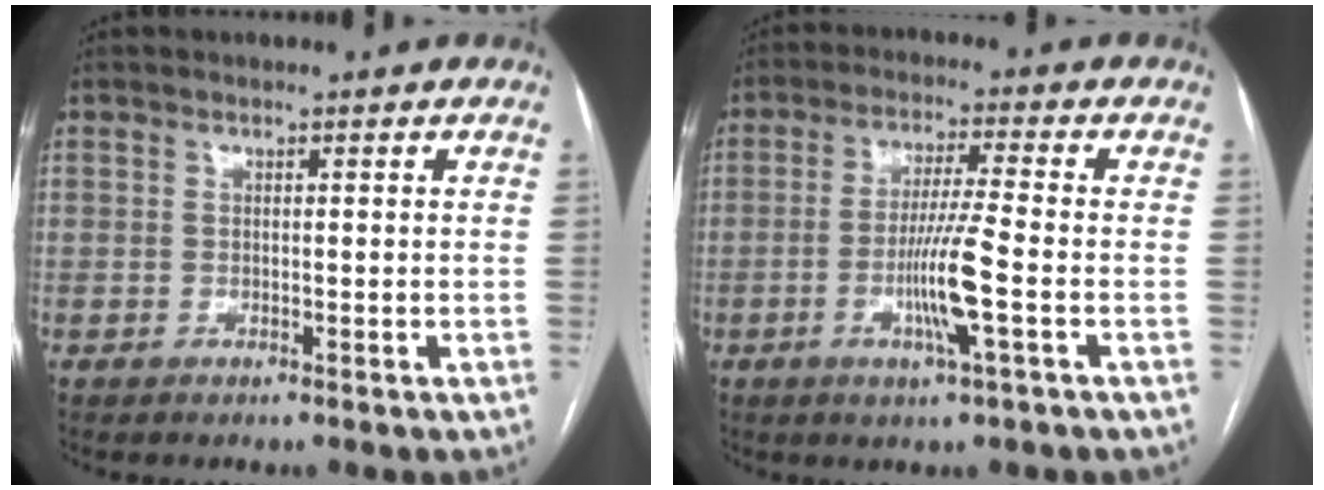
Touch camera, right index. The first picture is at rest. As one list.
[{"total": 8.1, "force": [-2.4, -0.7, 7.7], "torque": [-0.151, -0.010, -0.047]}]